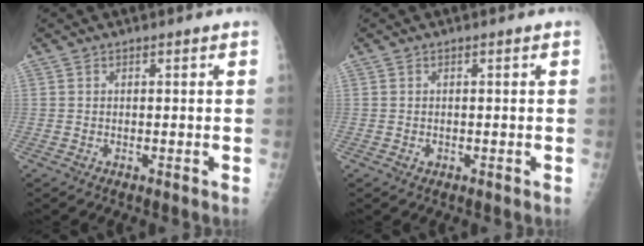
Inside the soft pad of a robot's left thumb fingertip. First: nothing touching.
{"total": 0.6, "force": [-0.2, 0.5, 0.3], "torque": [-0.003, 0.002, -0.002]}